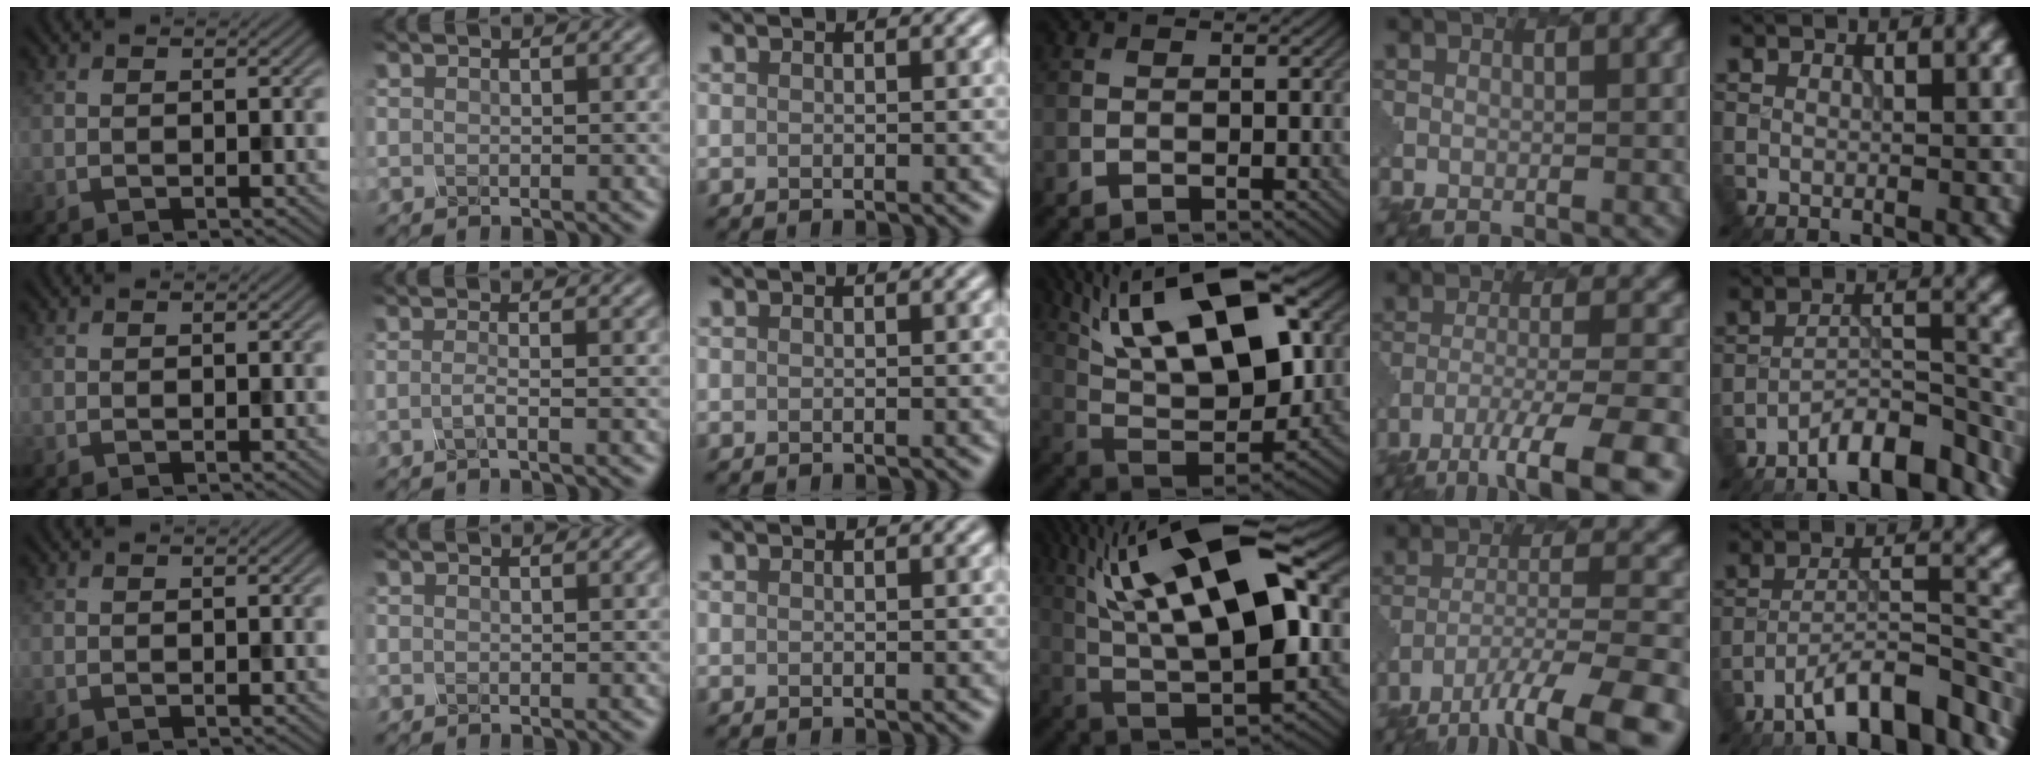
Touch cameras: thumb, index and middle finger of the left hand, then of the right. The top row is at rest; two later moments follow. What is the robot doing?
{"motion": "twist", "object": "rubiks cube"}